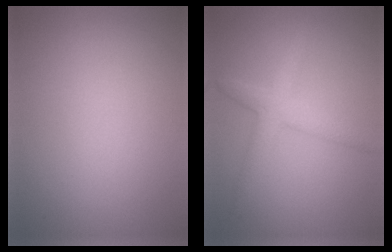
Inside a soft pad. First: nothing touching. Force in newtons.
{"total": 3.1, "press": 3.1, "slide": 0.0}